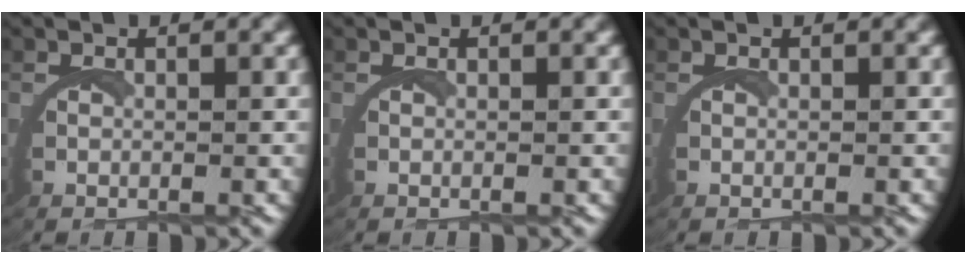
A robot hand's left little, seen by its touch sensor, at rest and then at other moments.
{"total": 0.0}
{"total": 0.0}